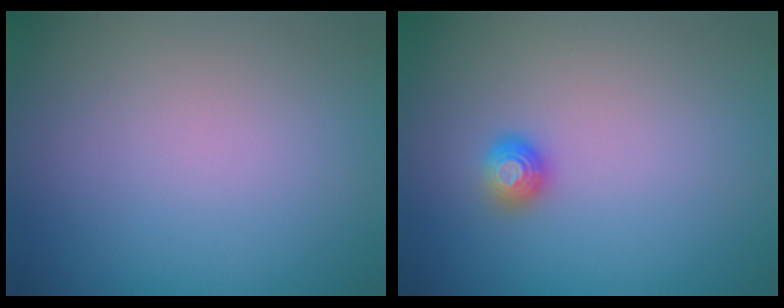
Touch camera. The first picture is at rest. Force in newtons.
{"total": 1.1, "press": 1.1, "slide": 0.4}